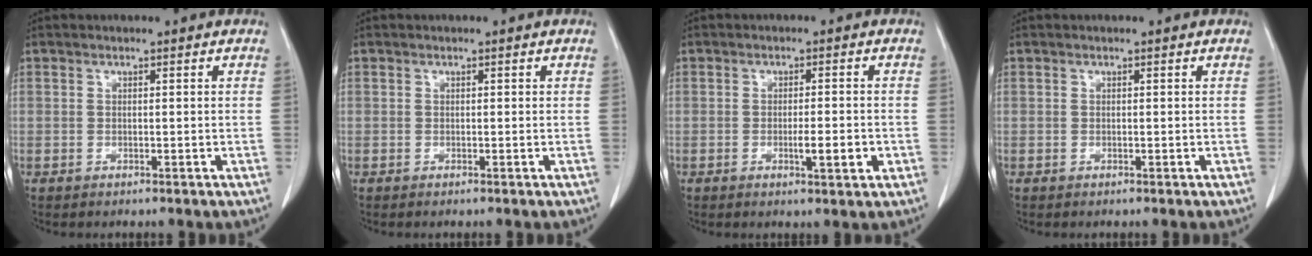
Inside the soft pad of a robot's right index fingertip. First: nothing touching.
{"total": 0.0}
{"total": 3.9, "force": [-1.2, 0.5, 3.7], "torque": [-0.059, -0.003, -0.015]}
{"total": 0.0}